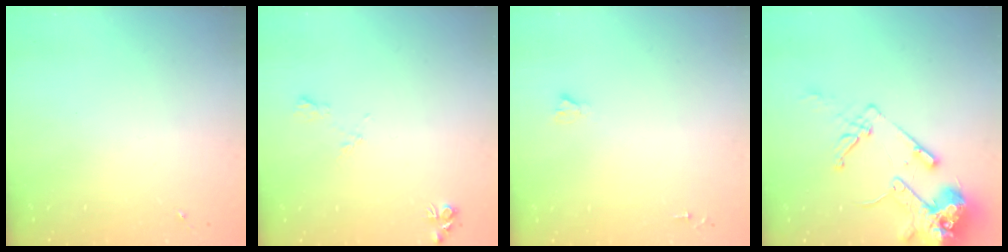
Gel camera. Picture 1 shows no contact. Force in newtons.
{"total": 5.8, "press": 5.8, "slide": 0.8}
{"total": 1.8, "press": 1.8, "slide": 0.1}
{"total": 15.8, "press": 15.6, "slide": 2.0}